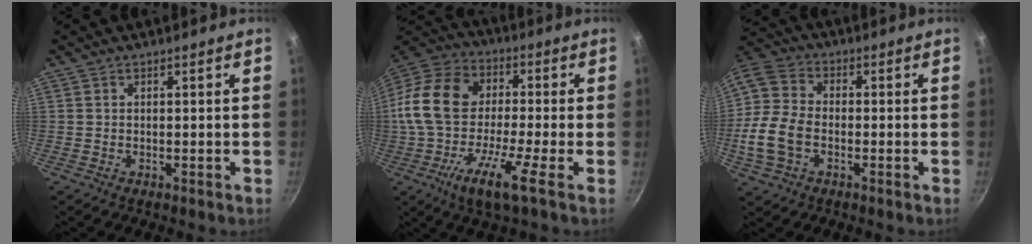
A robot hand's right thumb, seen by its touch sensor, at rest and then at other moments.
{"total": 16.9, "force": [-4.8, 7.0, 14.6], "torque": [-0.278, 0.031, -0.124]}
{"total": 11.7, "force": [-2.4, 8.0, 8.2], "torque": [-0.153, 0.017, -0.060]}